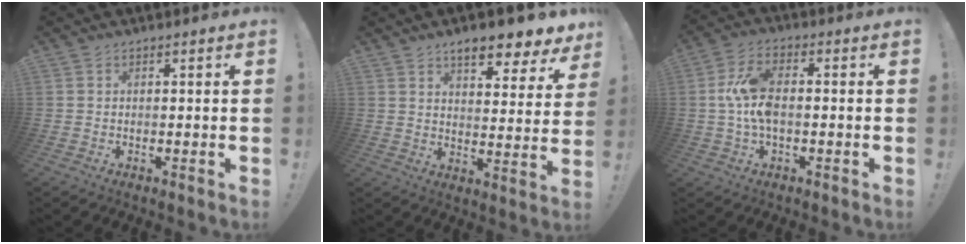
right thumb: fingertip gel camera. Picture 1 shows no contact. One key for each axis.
{"total": 9.6, "fx": 7.1, "fy": 2.6, "fz": 5.8, "tx": -0.084, "ty": -0.053, "tz": 0.121}
{"total": 10.0, "fx": -0.2, "fy": 5.3, "fz": 8.5, "tx": -0.171, "ty": 0.003, "tz": -0.003}